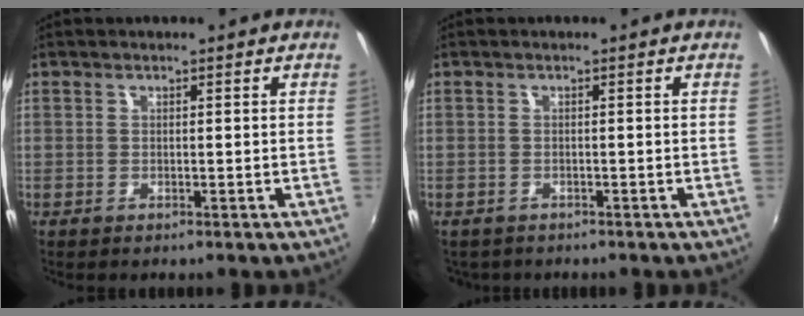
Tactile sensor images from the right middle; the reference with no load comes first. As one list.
[{"total": 1.9, "force": [-1.5, 1.2, 0.5], "torque": [-0.014, -0.008, -0.021]}]